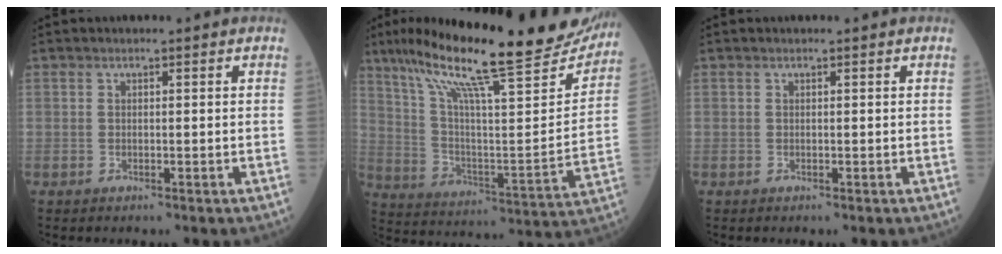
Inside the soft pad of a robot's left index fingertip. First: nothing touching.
{"total": 27.4, "force": [22.5, 2.5, 15.3], "torque": [-0.260, -0.020, 0.330]}
{"total": 0.0}